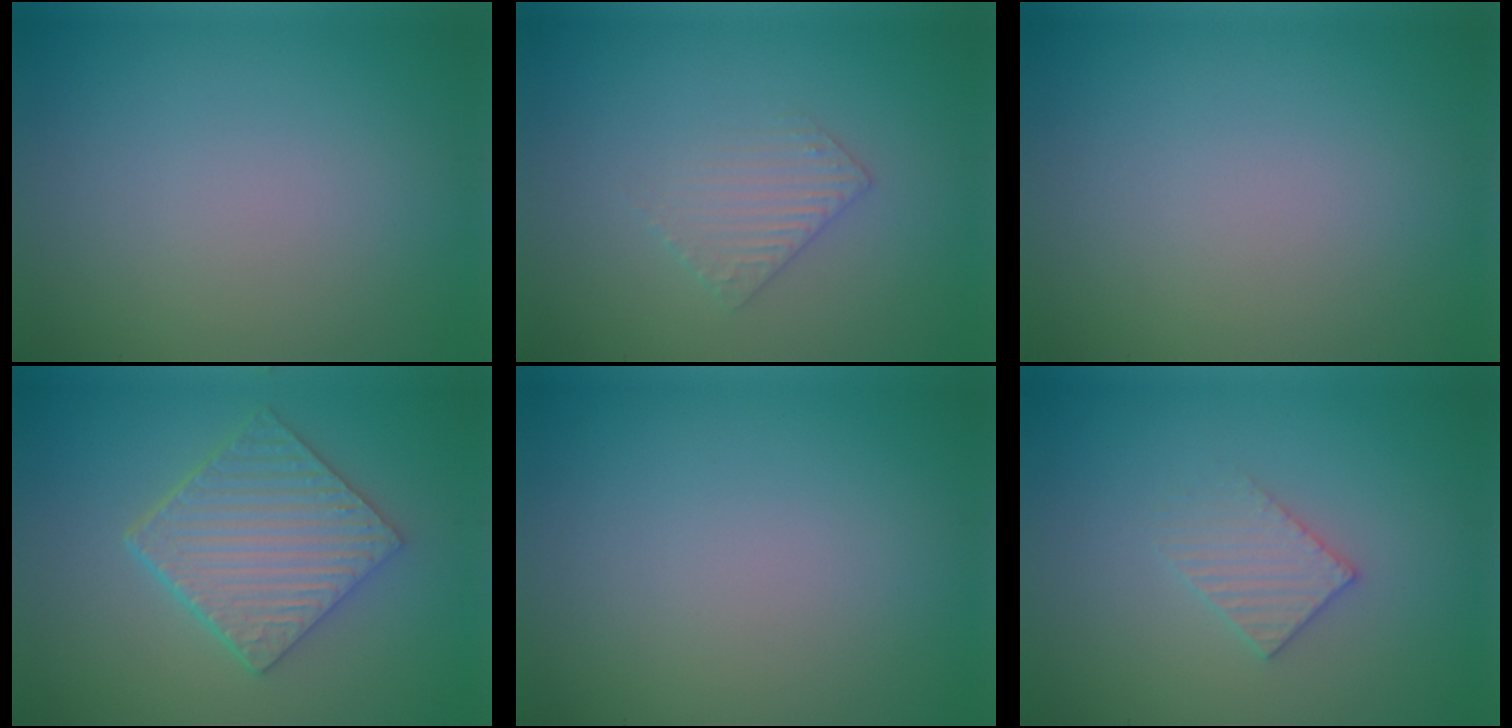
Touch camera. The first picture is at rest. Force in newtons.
{"total": 1.9, "press": 1.9, "slide": 0.5}
{"total": 0.0}
{"total": 5.9, "press": 4.6, "slide": 3.7}
{"total": 0.0}
{"total": 2.1, "press": 2.0, "slide": 0.3}